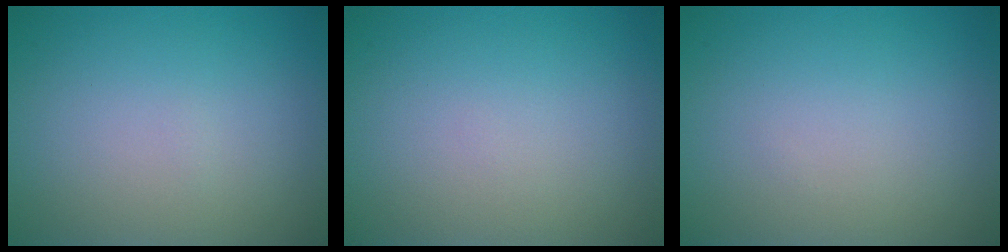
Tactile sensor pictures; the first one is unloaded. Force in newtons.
{"total": 0.0}
{"total": 0.0}